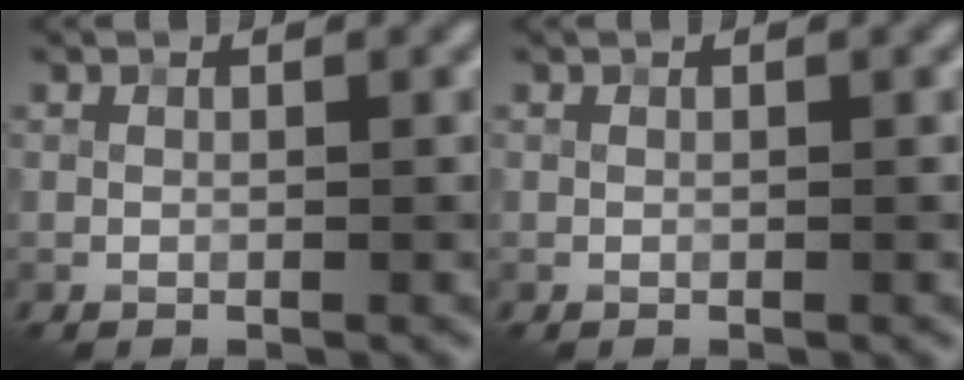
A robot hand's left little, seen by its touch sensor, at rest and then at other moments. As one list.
[{"total": 0.0}]